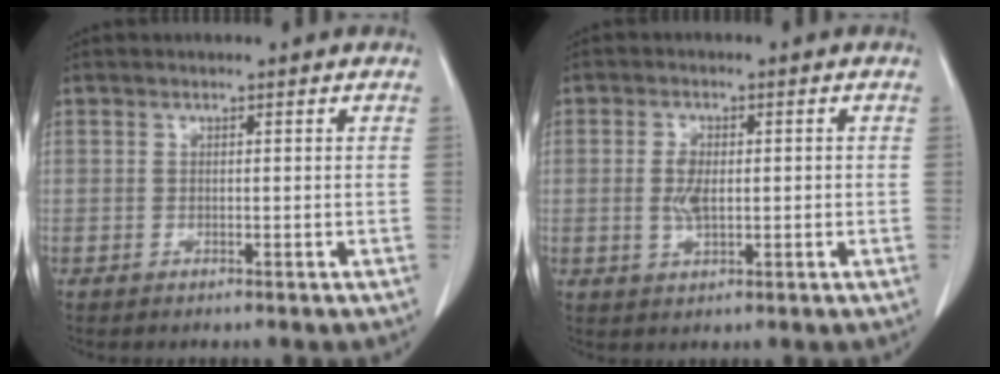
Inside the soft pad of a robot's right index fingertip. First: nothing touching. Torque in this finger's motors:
{"motor_torque": [0.12, -0.03, 0.13, 0.05]}